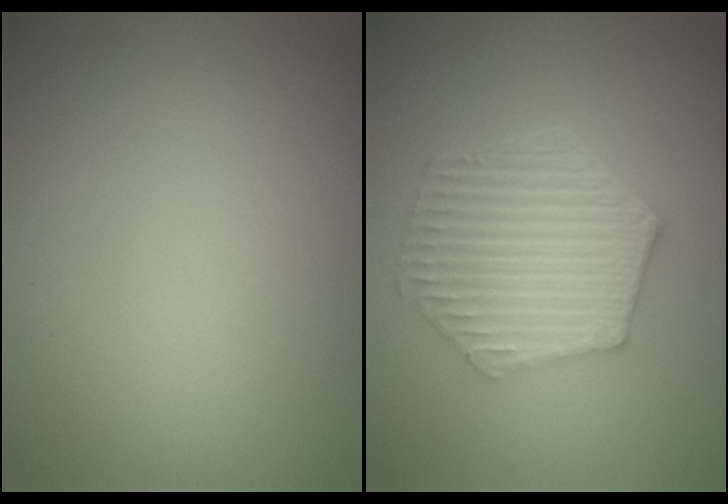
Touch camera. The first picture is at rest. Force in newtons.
{"total": 6.5, "press": 4.9, "slide": 4.3}